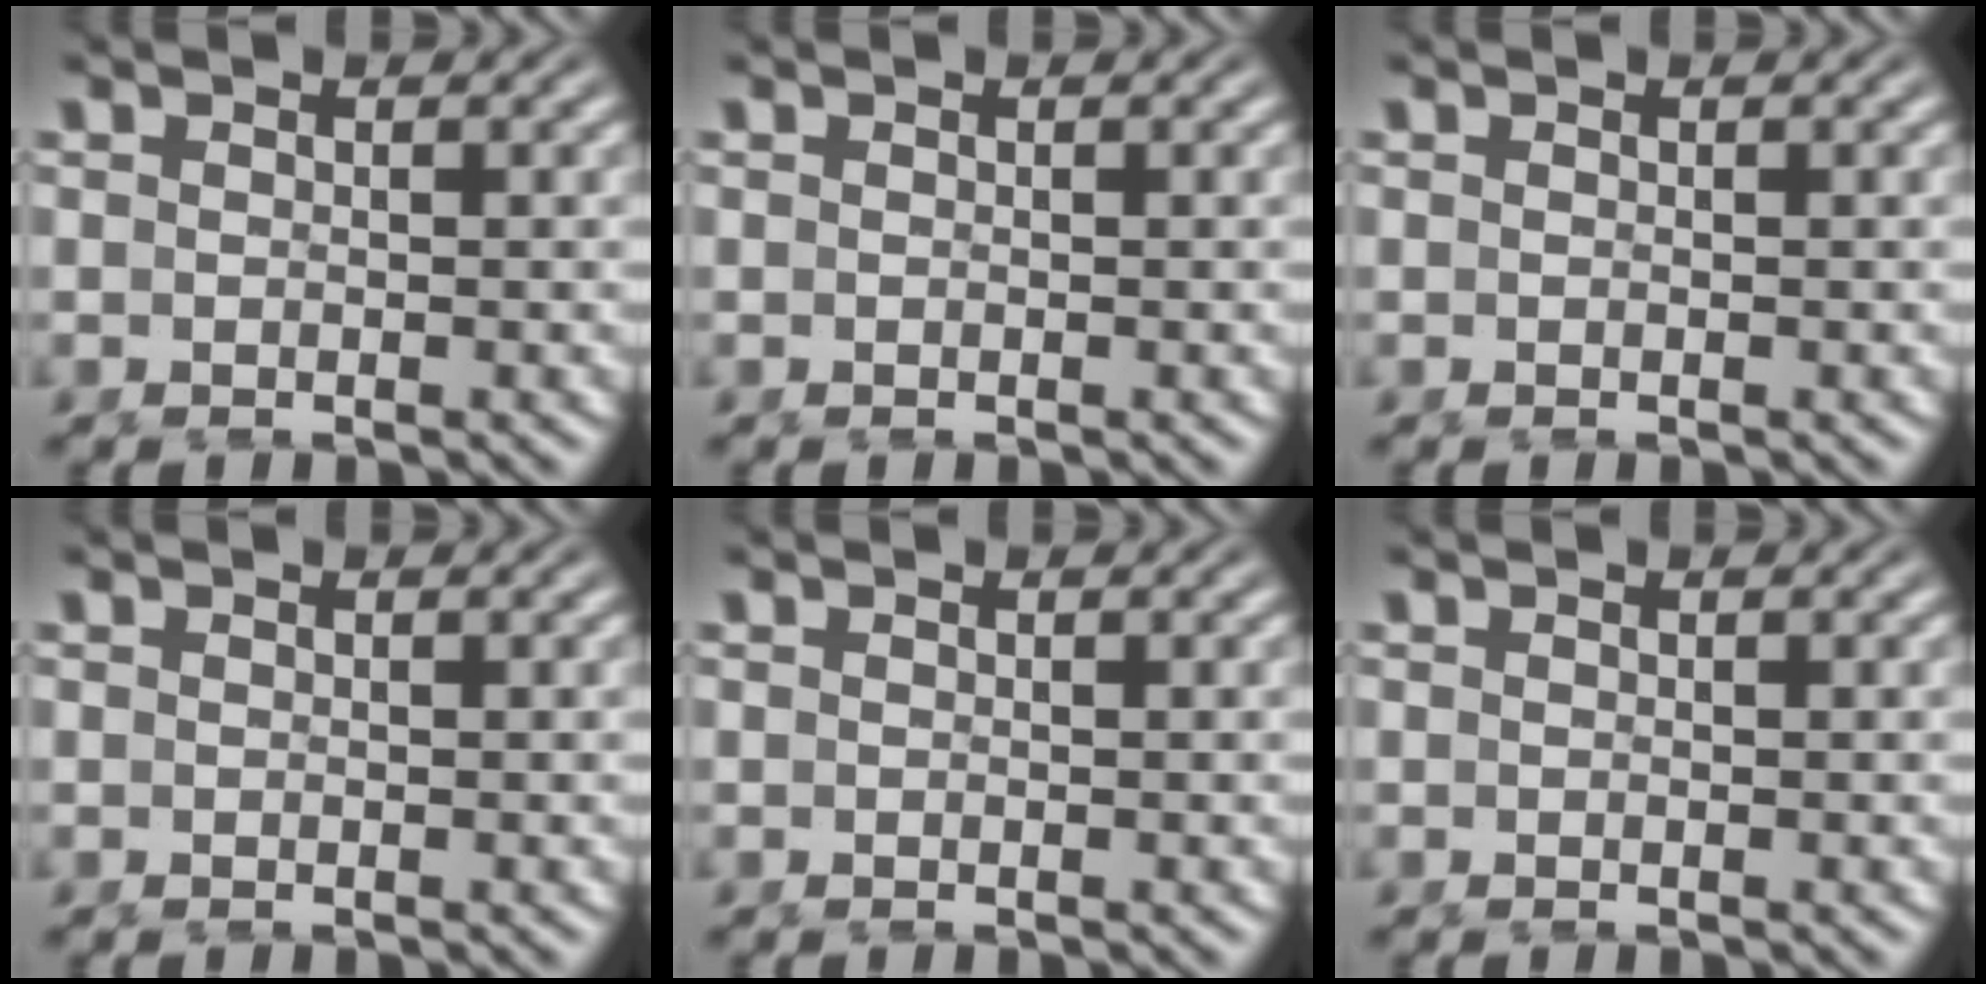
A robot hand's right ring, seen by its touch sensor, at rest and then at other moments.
{"total": 0.0}
{"total": 0.0}
{"total": 0.0}
{"total": 0.0}
{"total": 0.0}